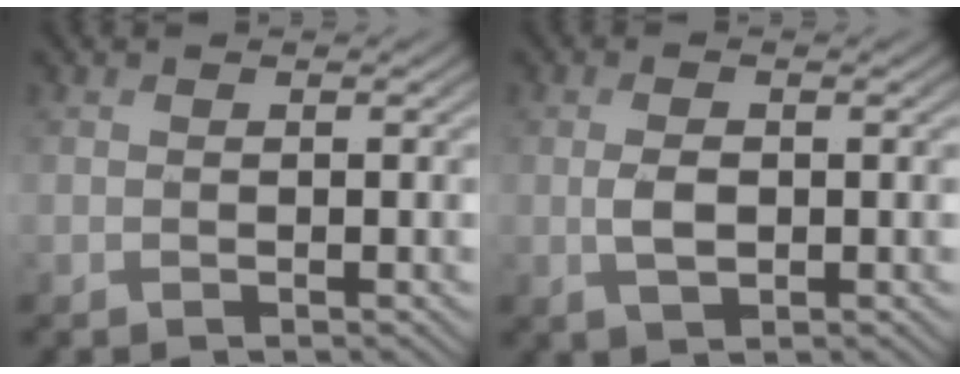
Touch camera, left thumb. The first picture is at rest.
{"total": 3.0, "force": [-0.1, 1.6, 2.5], "torque": [-0.054, -0.002, 0.000]}